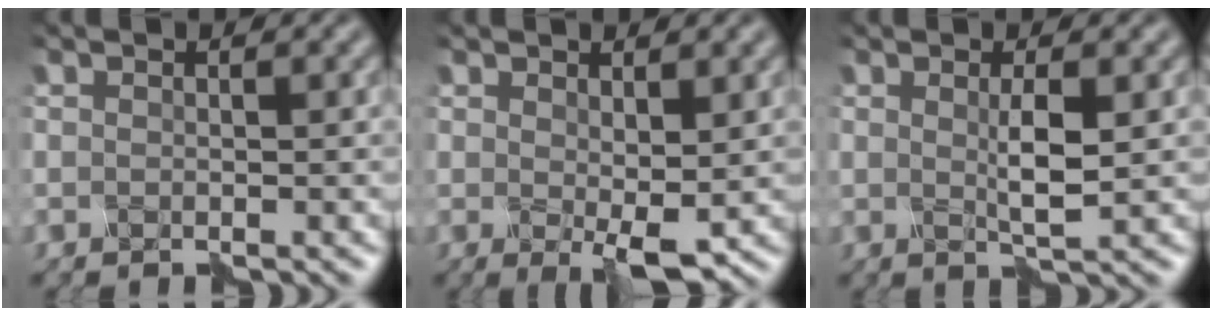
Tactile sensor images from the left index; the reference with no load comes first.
{"total": 2.6, "force": [0.3, 1.1, 2.4], "torque": [-0.046, -0.006, 0.005]}
{"total": 1.9, "force": [0.3, -0.1, 1.8], "torque": [-0.044, -0.001, 0.008]}